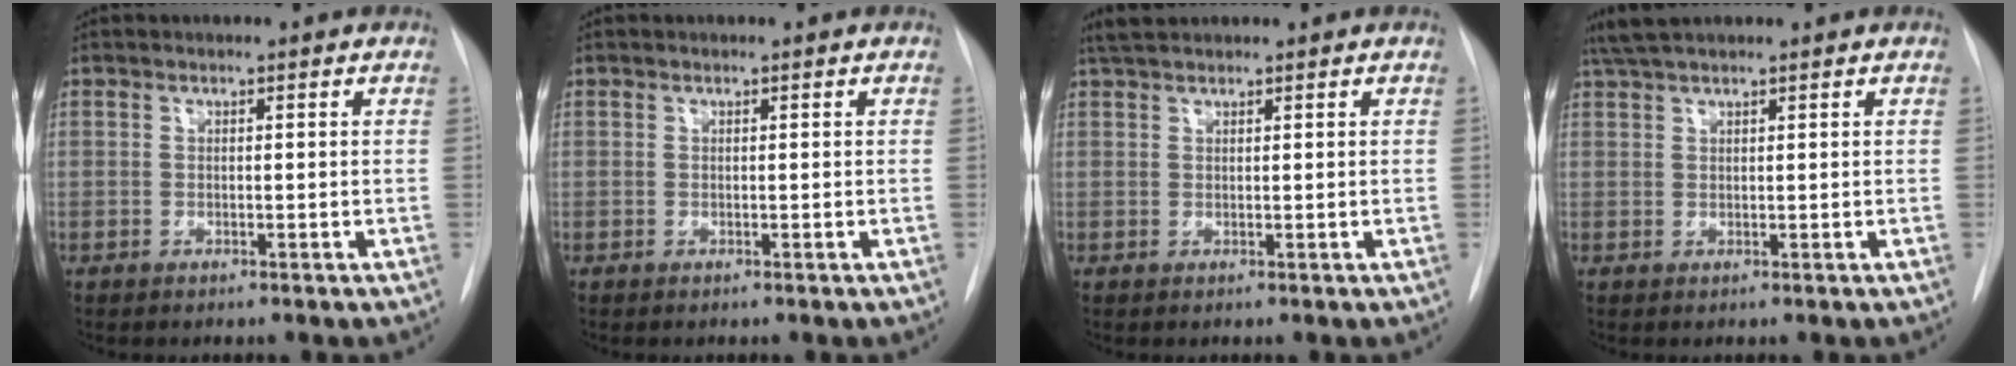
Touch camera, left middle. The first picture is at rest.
{"total": 0.0}
{"total": 3.0, "force": [2.6, 0.7, 1.1], "torque": [-0.023, 0.018, 0.050]}
{"total": 4.1, "force": [3.6, 0.4, 2.0], "torque": [-0.043, 0.025, 0.070]}